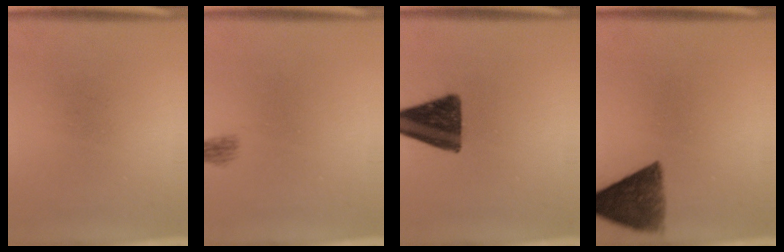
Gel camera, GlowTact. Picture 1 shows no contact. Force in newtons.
{"total": 1.4}
{"total": 13.8}
{"total": 9.3}